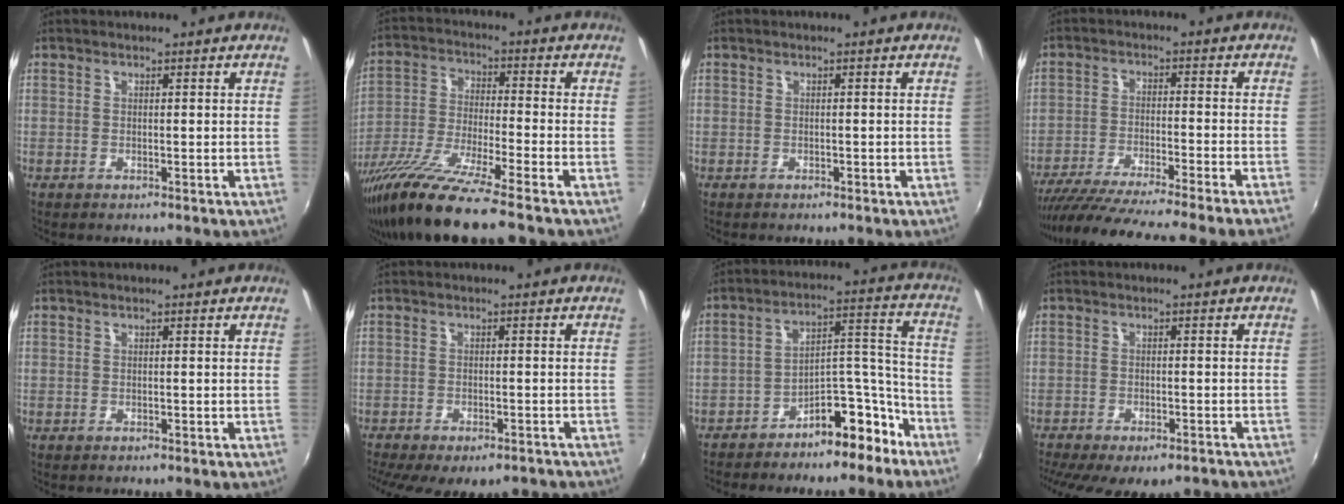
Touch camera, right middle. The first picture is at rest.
{"total": 15.5, "force": [-12.1, -0.2, 9.7], "torque": [-0.195, -0.046, -0.222]}
{"total": 0.7, "force": [-0.6, 0.4, 0.0], "torque": [-0.003, -0.002, -0.010]}
{"total": 18.7, "force": [-16.6, -2.2, 8.5], "torque": [-0.154, -0.047, -0.259]}
{"total": 0.5, "force": [-0.5, 0.2, 0.0], "torque": [-0.002, -0.003, -0.009]}
{"total": 13.0, "force": [-10.4, 4.4, 6.5], "torque": [-0.136, -0.037, -0.139]}
{"total": 12.1, "force": [-9.8, 4.7, 5.5], "torque": [-0.072, 0.066, -0.142]}
{"total": 14.2, "force": [-11.3, 4.8, 7.2], "torque": [-0.152, -0.042, -0.155]}